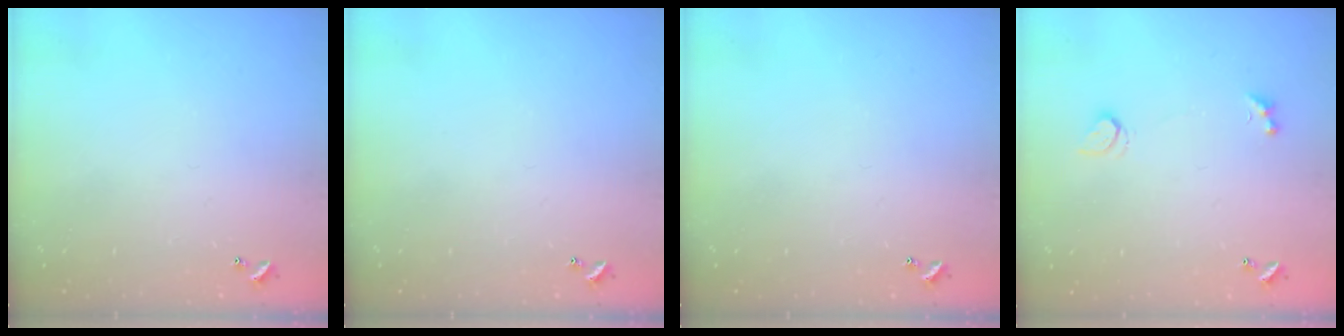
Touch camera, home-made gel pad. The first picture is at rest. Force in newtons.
{"total": 0.0}
{"total": 0.0}
{"total": 1.8, "press": 1.8, "slide": 0.5}